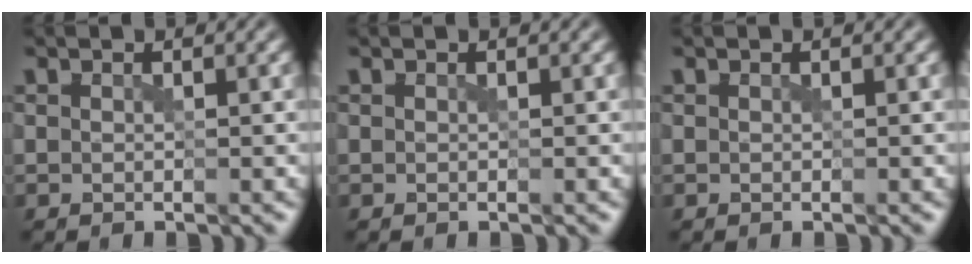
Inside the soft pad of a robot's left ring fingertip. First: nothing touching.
{"total": 0.0}
{"total": 0.0}